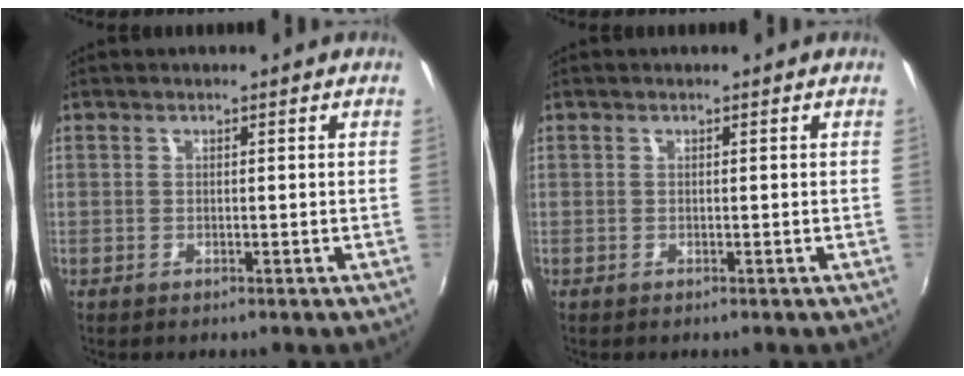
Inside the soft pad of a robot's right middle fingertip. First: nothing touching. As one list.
[{"total": 0.0}]